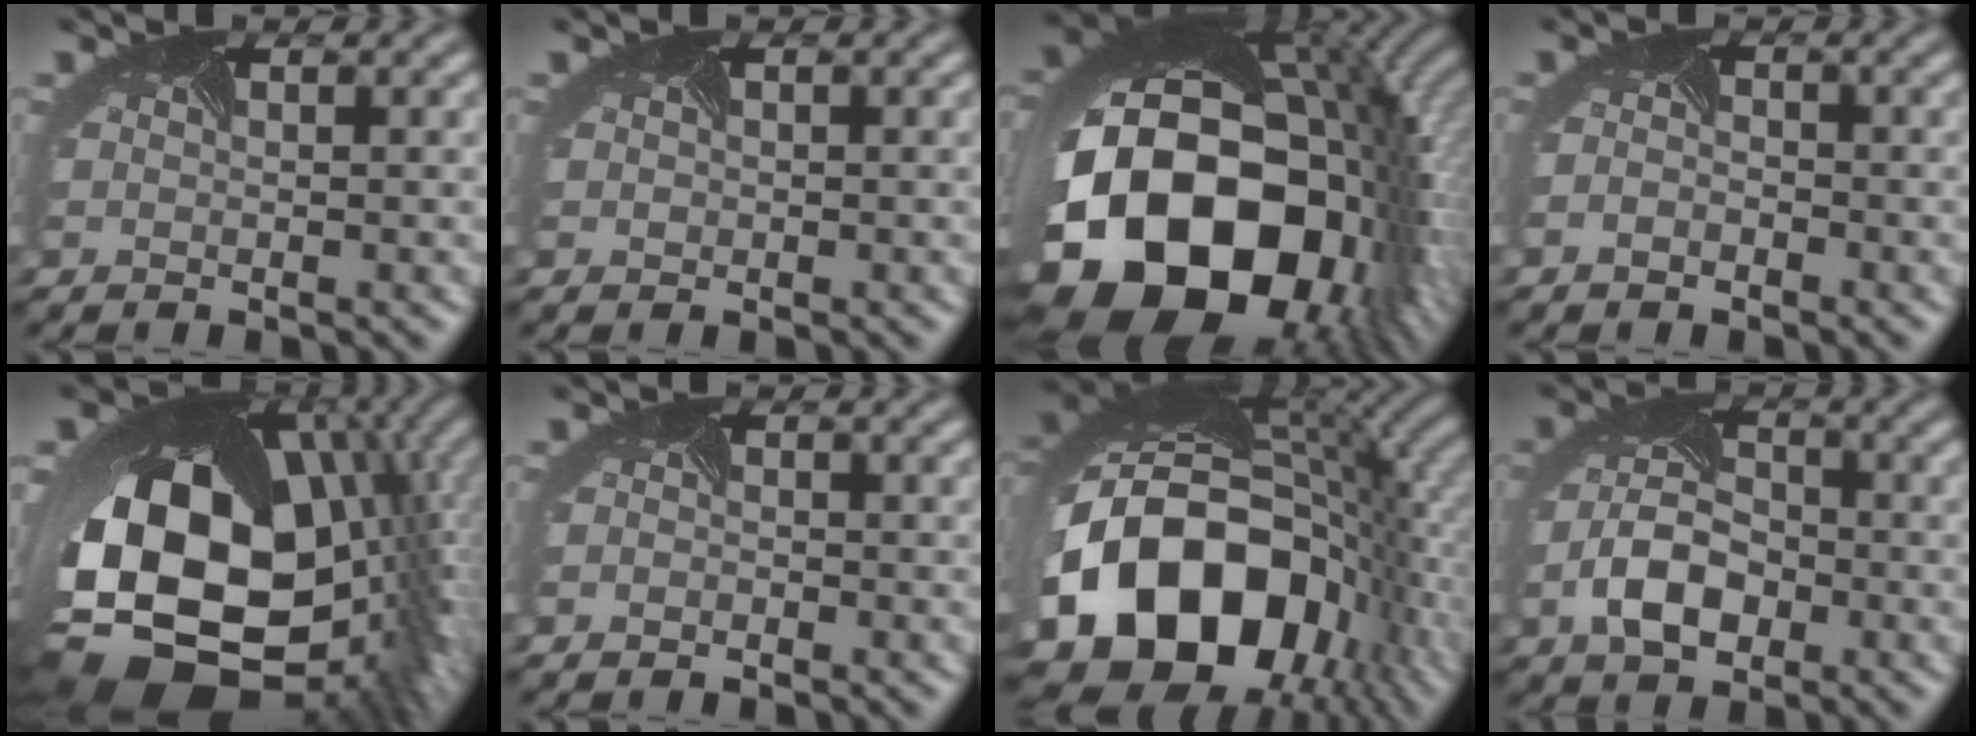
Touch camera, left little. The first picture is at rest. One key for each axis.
{"total": 0.5, "fx": 0.2, "fy": 0.5, "fz": 0.2, "tx": -0.002, "ty": -0.002, "tz": 0.001}
{"total": 21.6, "fx": -5.0, "fy": 14.9, "fz": 14.9, "tx": -0.309, "ty": -0.085, "tz": -0.052}
{"total": 1.2, "fx": -0.9, "fy": 0.6, "fz": 0.6, "tx": -0.018, "ty": -0.007, "tz": -0.016}
{"total": 19.9, "fx": -1.4, "fy": 13.9, "fz": 14.1, "tx": -0.285, "ty": -0.084, "tz": 0.021}
{"total": 0.6, "fx": -0.5, "fy": 0.2, "fz": 0.2, "tx": -0.008, "ty": -0.007, "tz": -0.009}
{"total": 18.4, "fx": -6.0, "fy": 13.0, "fz": 11.6, "tx": -0.235, "ty": -0.038, "tz": -0.095}
{"total": 5.4, "fx": -2.0, "fy": 3.2, "fz": 3.8, "tx": -0.088, "ty": -0.006, "tz": -0.038}